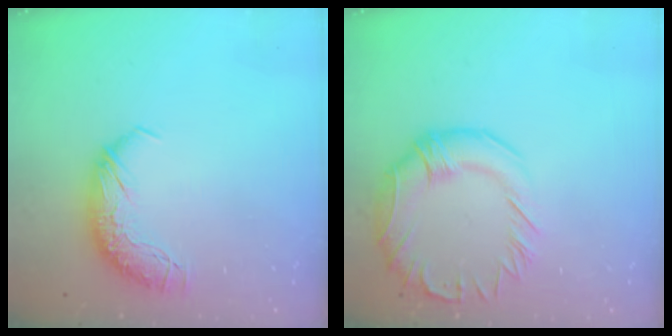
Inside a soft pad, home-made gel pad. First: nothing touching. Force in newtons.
{"total": 4.9, "press": 4.4, "slide": 2.1}